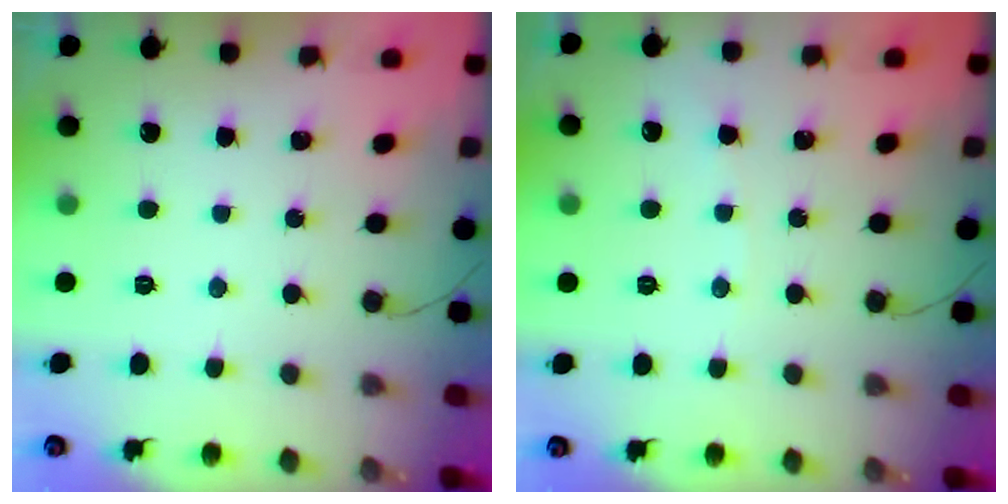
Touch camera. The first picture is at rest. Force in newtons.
{"total": 3.2, "press": 3.2, "slide": 0.4}